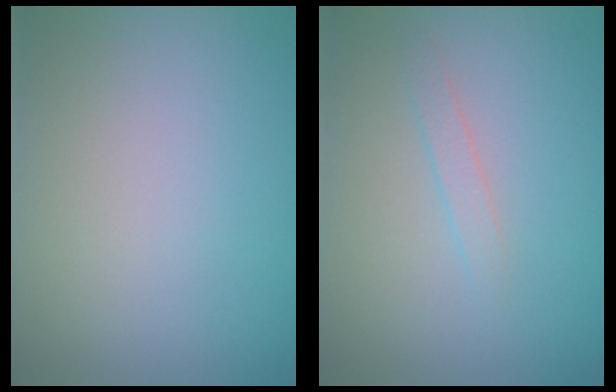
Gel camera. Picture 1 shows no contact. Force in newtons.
{"total": 1.0, "press": 1.0, "slide": 0.1}